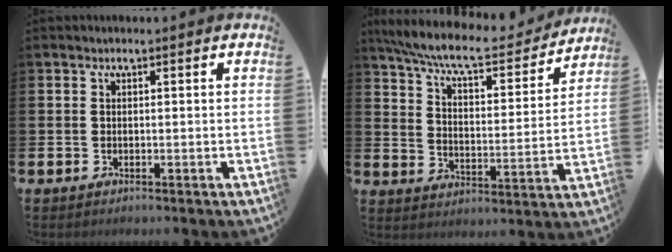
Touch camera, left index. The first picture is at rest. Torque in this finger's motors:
{"motor_torque": [1.06, -1.07, 0.11, 0.04]}